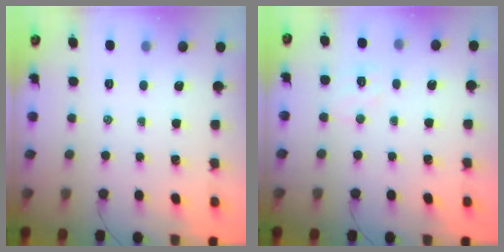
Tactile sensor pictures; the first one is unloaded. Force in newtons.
{"total": 5.2, "press": 5.1, "slide": 1.1}